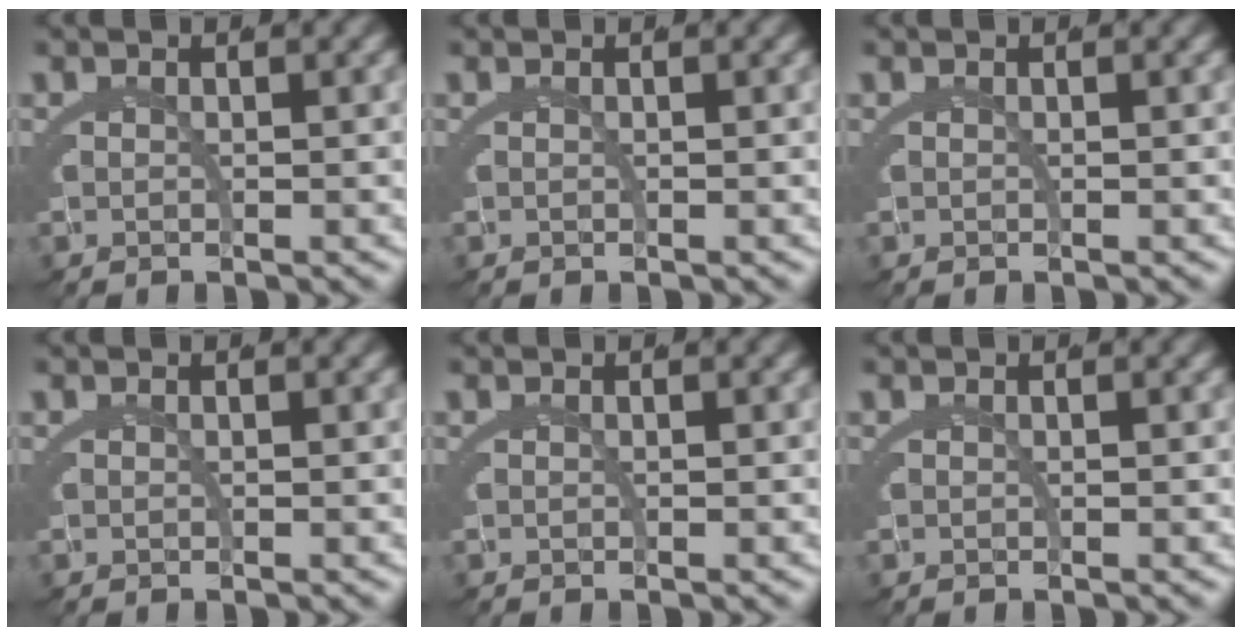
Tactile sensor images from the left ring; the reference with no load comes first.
{"total": 0.0}
{"total": 0.0}
{"total": 0.0}
{"total": 0.0}
{"total": 0.0}